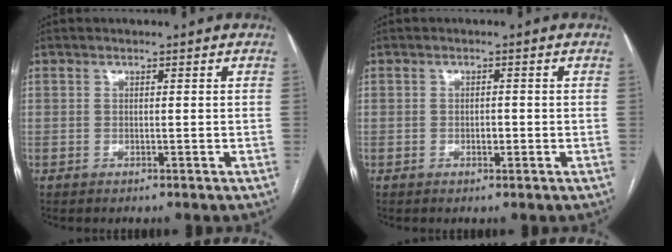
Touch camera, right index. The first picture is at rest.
{"total": 1.4, "force": [-0.4, 0.6, 1.2], "torque": [-0.020, 0.001, -0.006]}